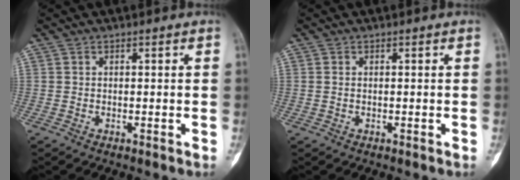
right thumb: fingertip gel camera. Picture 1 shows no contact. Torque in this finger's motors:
{"motor_torque": [0.07, 0.19, -0.17, -0.01, -0.06]}